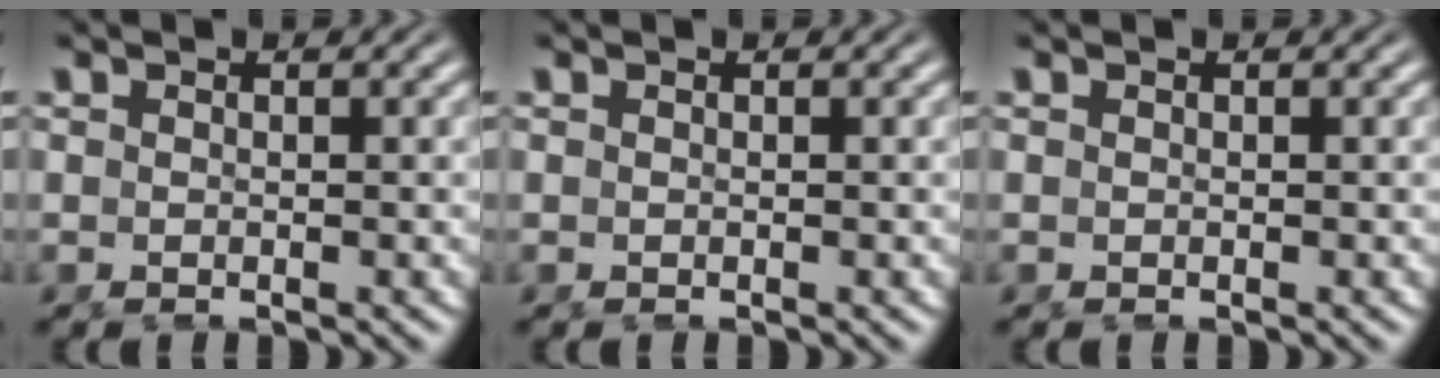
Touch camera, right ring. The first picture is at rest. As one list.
[{"total": 0.0}, {"total": 0.0}]